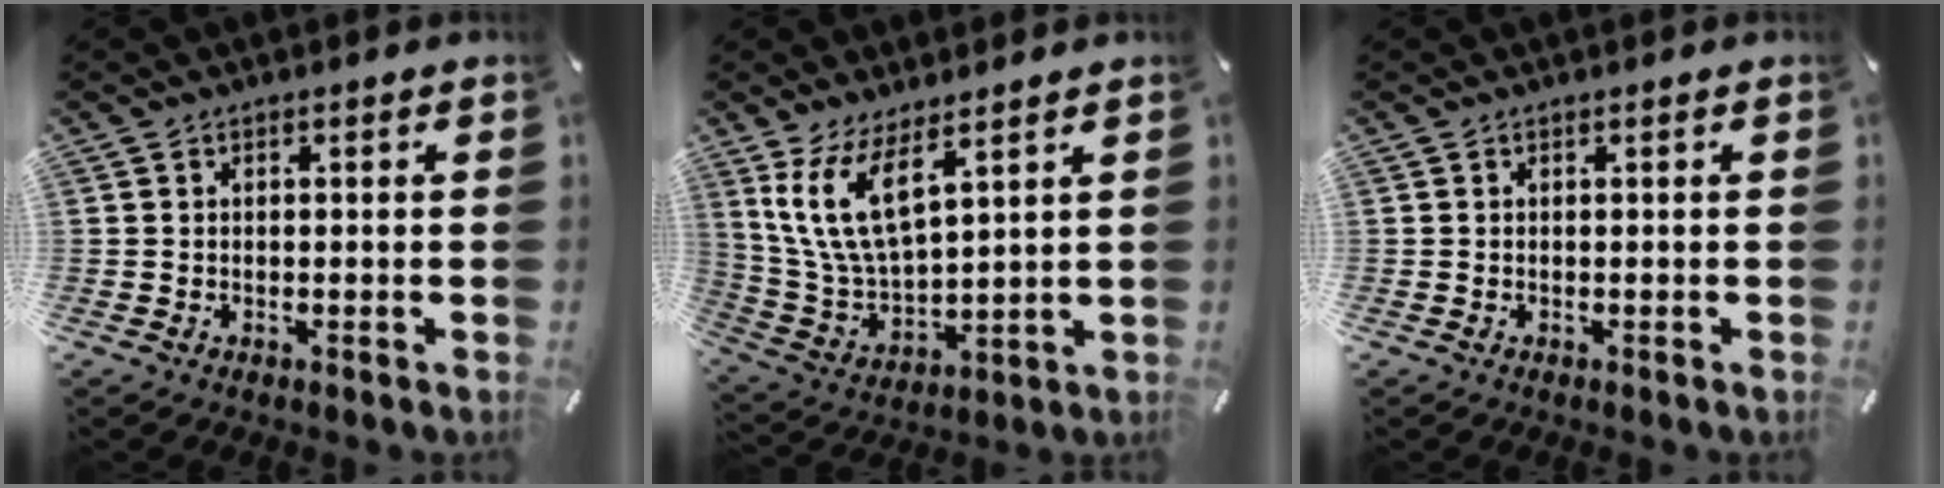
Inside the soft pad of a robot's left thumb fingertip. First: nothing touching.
{"total": 12.1, "force": [7.2, 4.9, 8.4], "torque": [-0.199, -0.026, 0.133]}
{"total": 0.0}